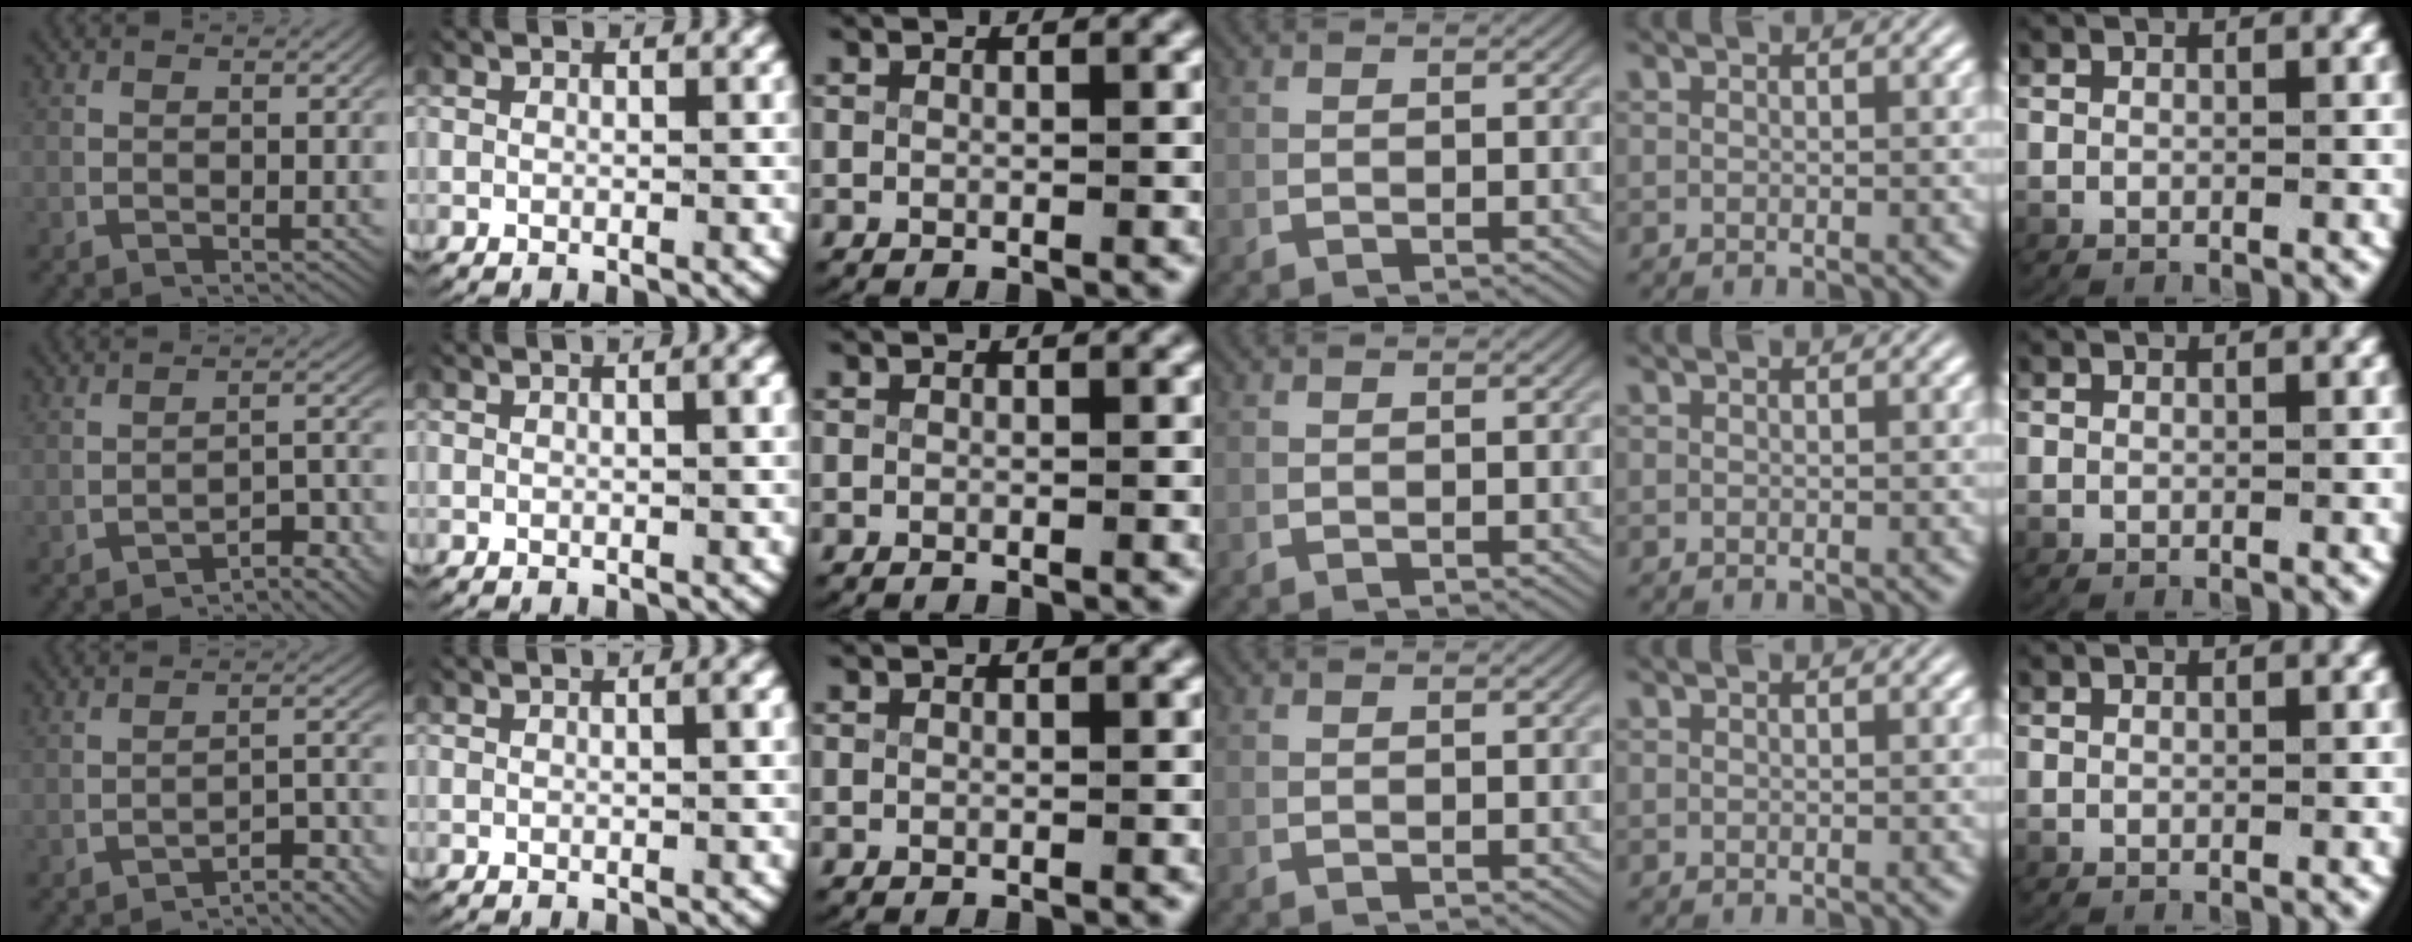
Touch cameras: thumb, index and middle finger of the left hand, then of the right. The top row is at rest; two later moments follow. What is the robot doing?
{"motion": "lift_and_place", "object": "map"}